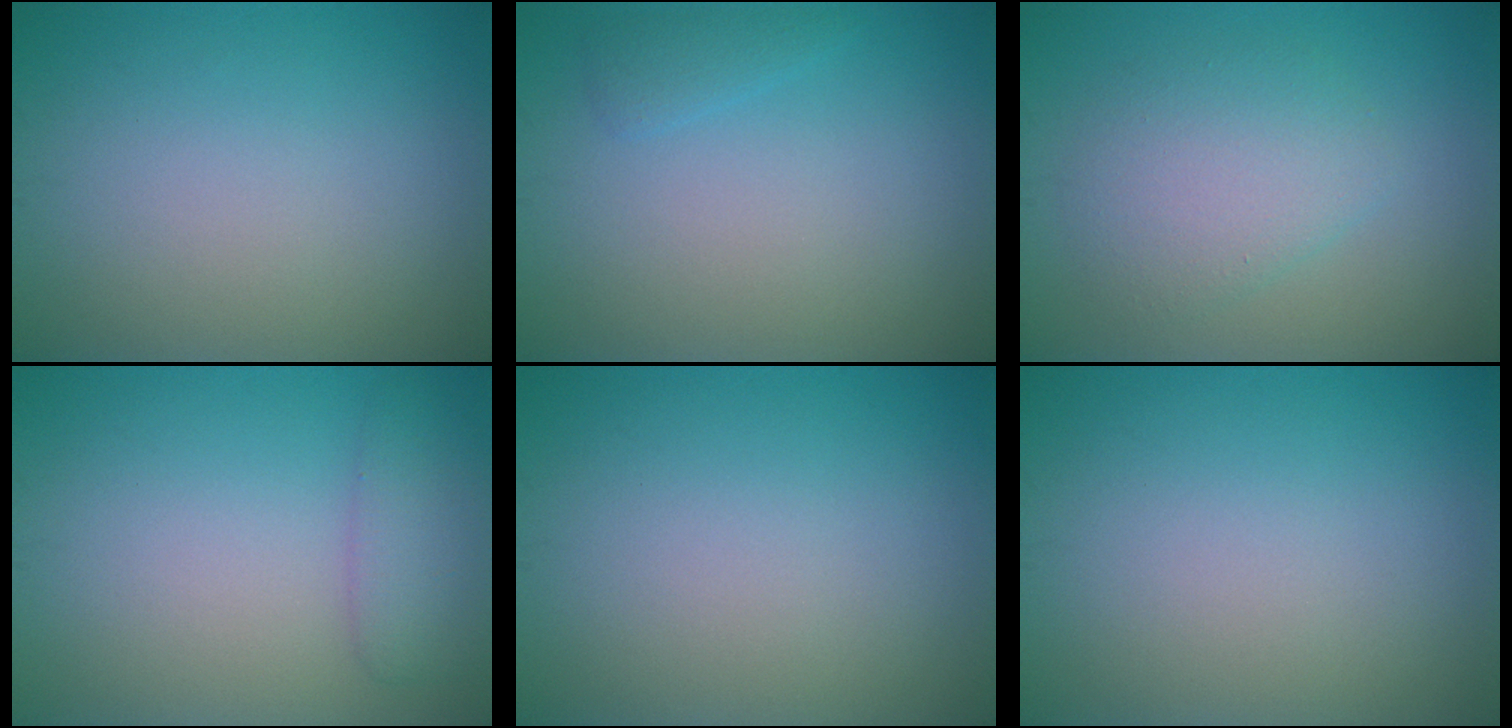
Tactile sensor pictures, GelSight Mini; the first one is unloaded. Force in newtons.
{"total": 1.1, "press": 1.1, "slide": 0.1}
{"total": 3.8, "press": 3.8, "slide": 0.1}
{"total": 2.3, "press": 2.3, "slide": 0.1}
{"total": 0.0}
{"total": 0.0}